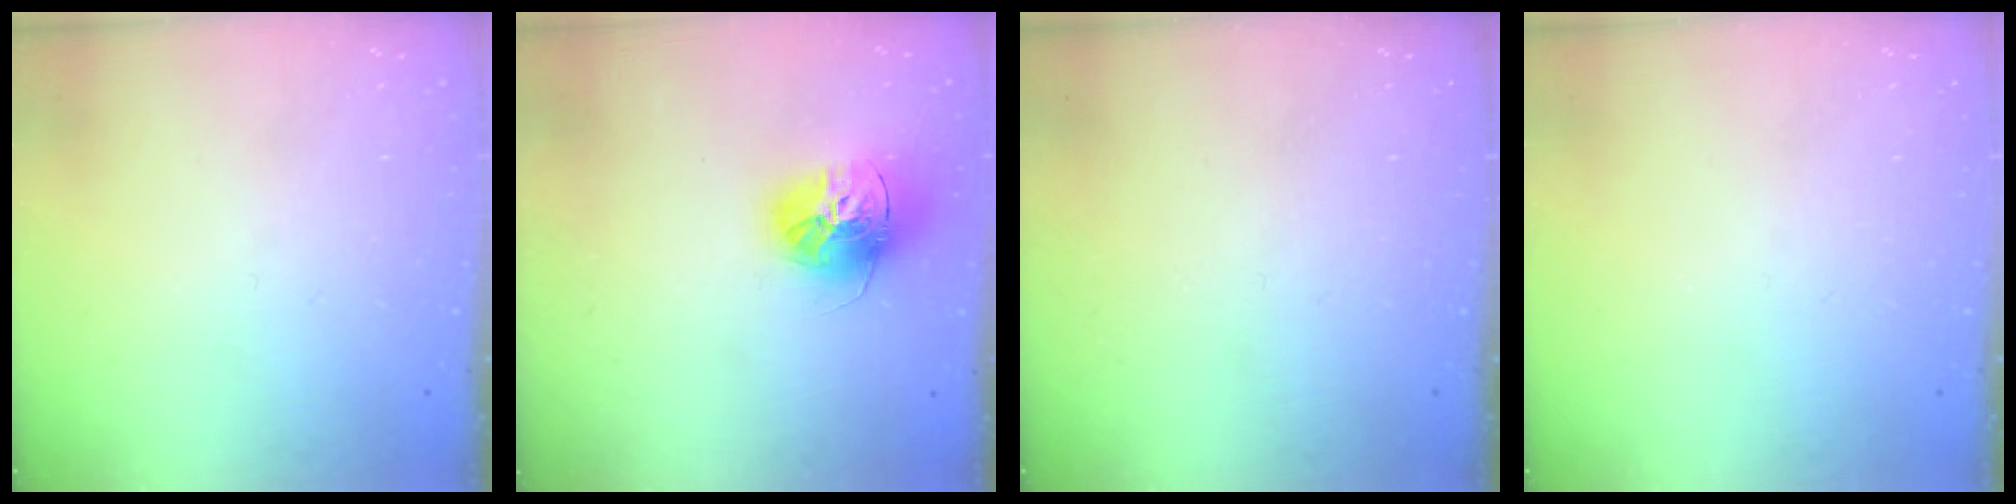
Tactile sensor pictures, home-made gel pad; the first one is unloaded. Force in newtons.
{"total": 15.6, "press": 15.5, "slide": 1.4}
{"total": 0.0}
{"total": 0.0}